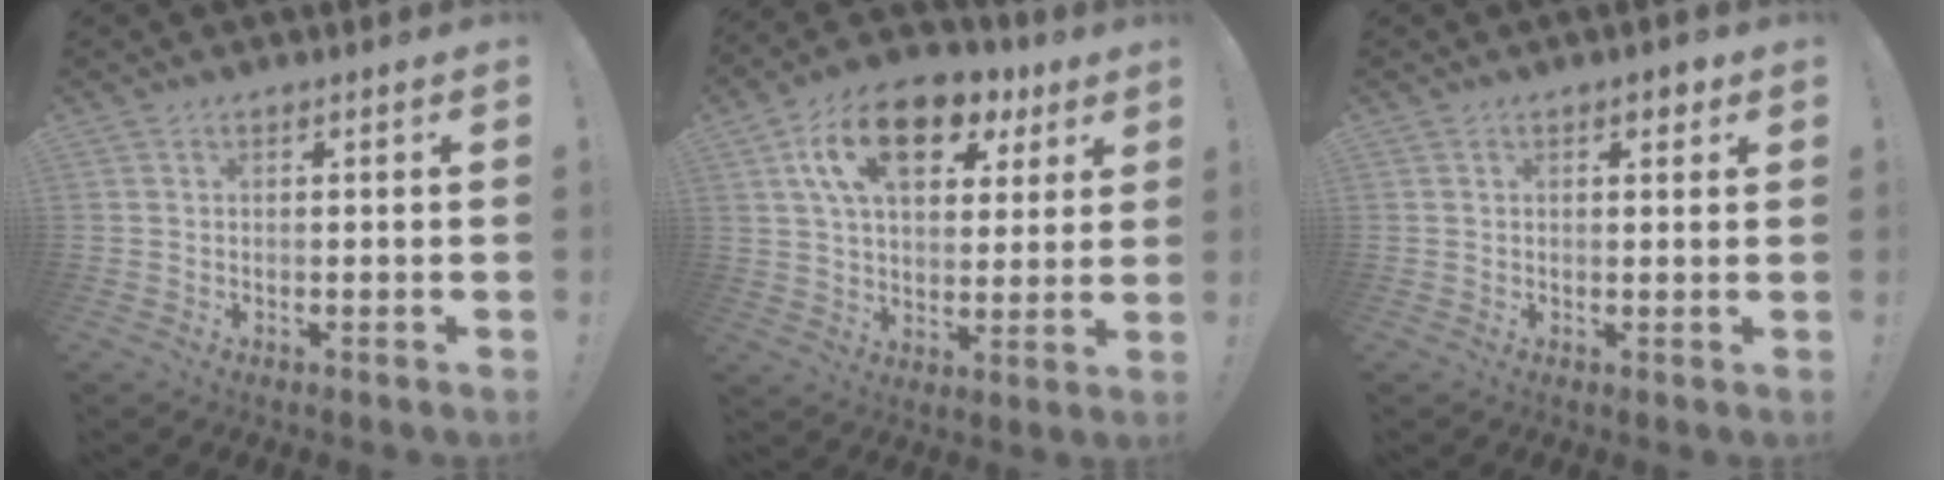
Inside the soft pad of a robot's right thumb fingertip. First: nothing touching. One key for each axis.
{"total": 17.4, "fx": 8.2, "fy": 10.0, "fz": 11.7, "tx": -0.189, "ty": -0.032, "tz": 0.143}
{"total": 2.2, "fx": 1.3, "fy": 1.2, "fz": 1.3, "tx": -0.003, "ty": -0.006, "tz": 0.017}